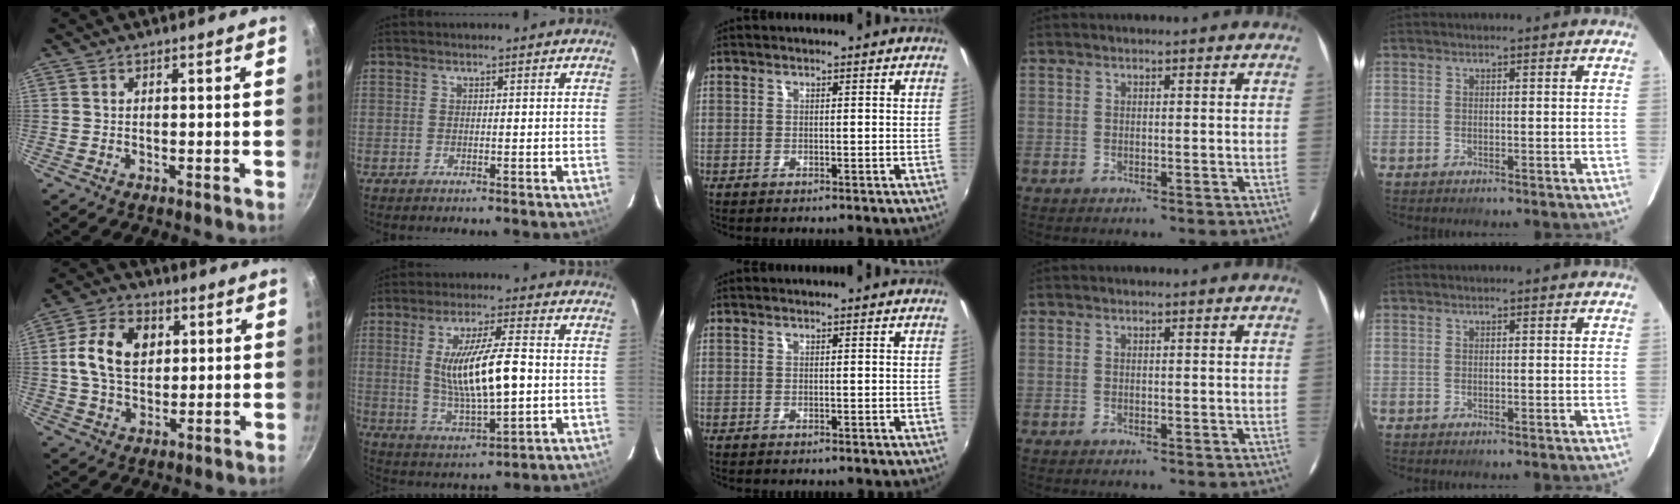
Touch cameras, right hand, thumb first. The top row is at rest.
{"thumb": {"total": 12.2, "force": [2.5, 8.7, 8.2], "torque": [-0.132, 0.005, 0.036]}, "index": {"total": 13.3, "force": [0.1, 3.1, 13.0], "torque": [-0.238, -0.011, 0.016]}}